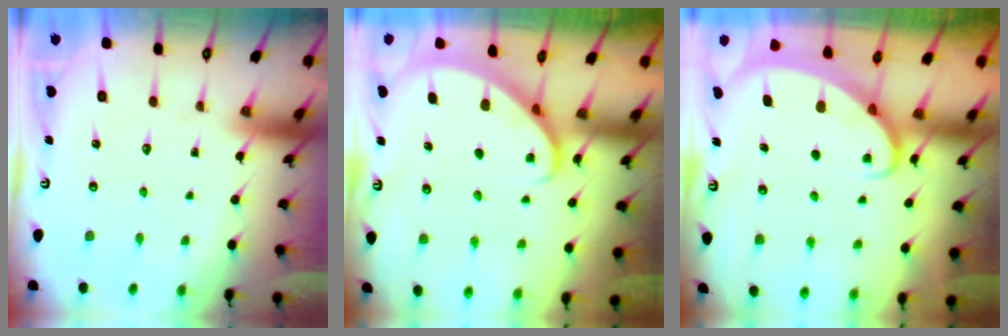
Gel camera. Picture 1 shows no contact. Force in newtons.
{"total": 2.3, "press": 2.3, "slide": 0.2}
{"total": 2.0, "press": 2.0, "slide": 0.2}